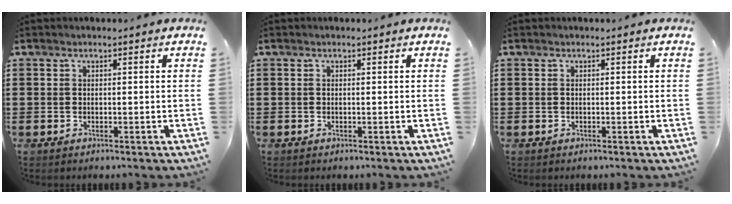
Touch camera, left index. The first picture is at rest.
{"total": 0.0}
{"total": 0.0}